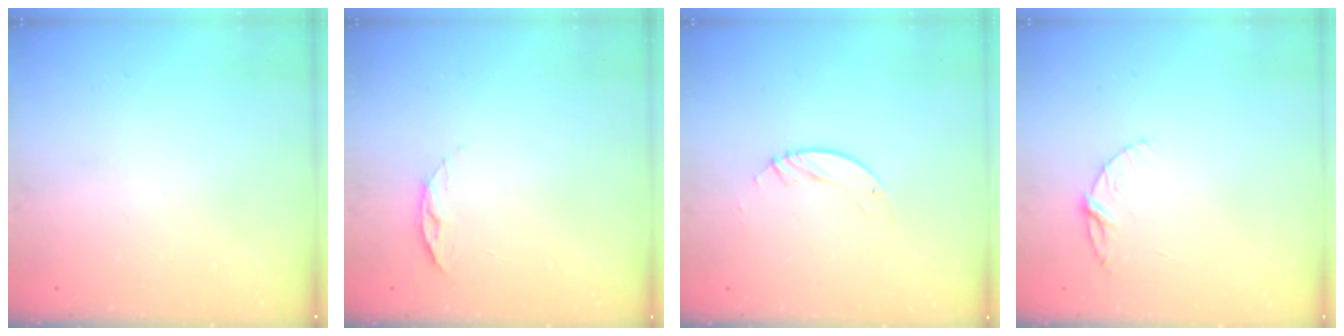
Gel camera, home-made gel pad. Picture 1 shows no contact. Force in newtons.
{"total": 6.2, "press": 6.1, "slide": 0.7}
{"total": 3.1, "press": 3.1, "slide": 0.3}
{"total": 6.0, "press": 6.0, "slide": 0.6}